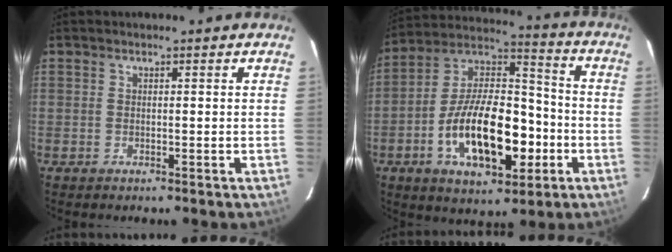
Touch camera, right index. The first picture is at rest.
{"total": 20.8, "force": [-6.4, 10.0, 17.1], "torque": [-0.314, 0.014, -0.102]}